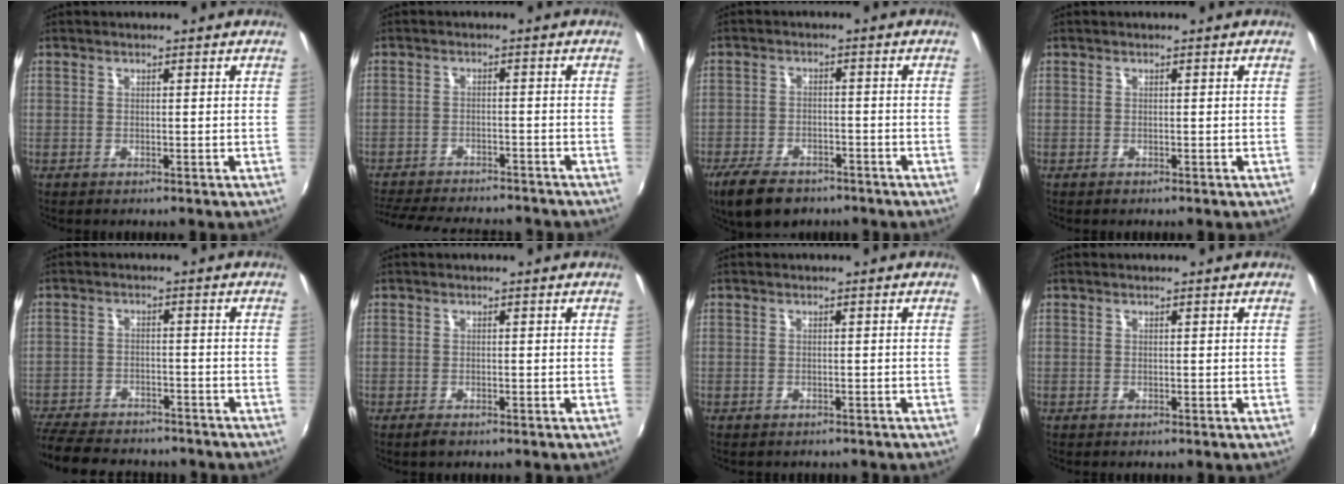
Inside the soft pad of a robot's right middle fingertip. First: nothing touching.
{"total": 15.9, "force": [-14.0, 4.1, 6.4], "torque": [-0.142, -0.019, -0.202]}
{"total": 10.4, "force": [-7.5, 4.9, 5.2], "torque": [-0.131, -0.019, -0.131]}
{"total": 0.0}
{"total": 16.8, "force": [-14.1, 6.0, 7.0], "torque": [-0.166, -0.020, -0.210]}
{"total": 1.4, "force": [-1.0, 0.6, 0.7], "torque": [-0.015, -0.006, -0.020]}
{"total": 1.8, "force": [-1.6, 0.7, 0.5], "torque": [-0.015, -0.010, -0.021]}
{"total": 0.0}